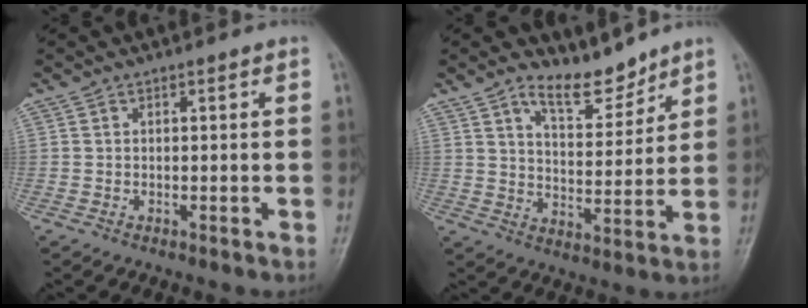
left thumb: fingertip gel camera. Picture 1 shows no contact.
{"total": 7.8, "force": [6.5, 3.1, 3.1], "torque": [-0.028, -0.057, 0.119]}